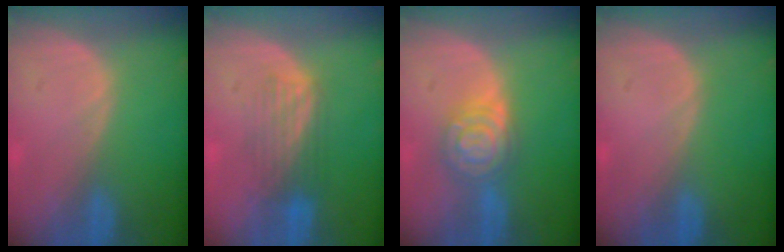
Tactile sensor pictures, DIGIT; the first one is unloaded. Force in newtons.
{"total": 4.3, "press": 4.3, "slide": 0.2}
{"total": 6.7, "press": 6.7, "slide": 0.4}
{"total": 0.0}